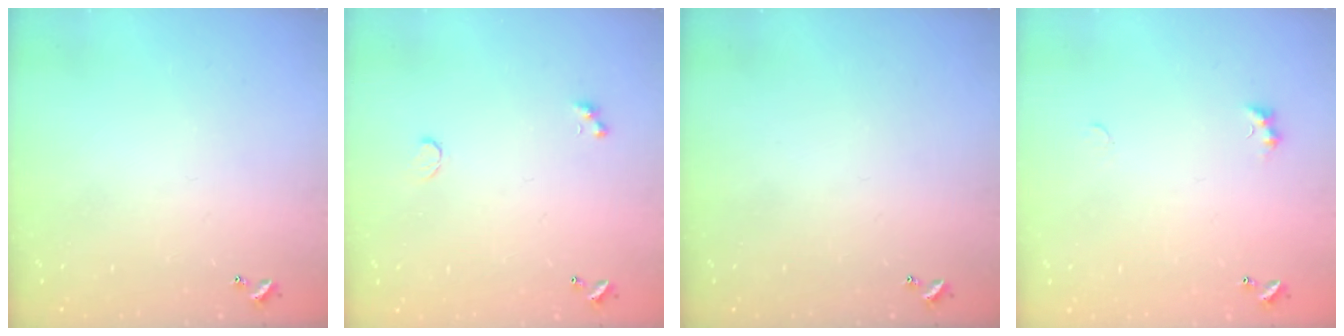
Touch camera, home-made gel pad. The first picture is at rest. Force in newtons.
{"total": 0.6, "press": 0.4, "slide": 0.4}
{"total": 0.0}
{"total": 1.4, "press": 1.3, "slide": 0.5}